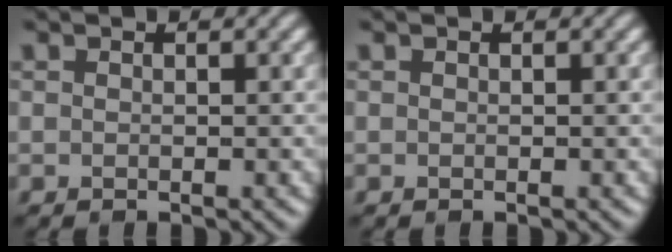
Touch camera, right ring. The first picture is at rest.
{"total": 0.0}